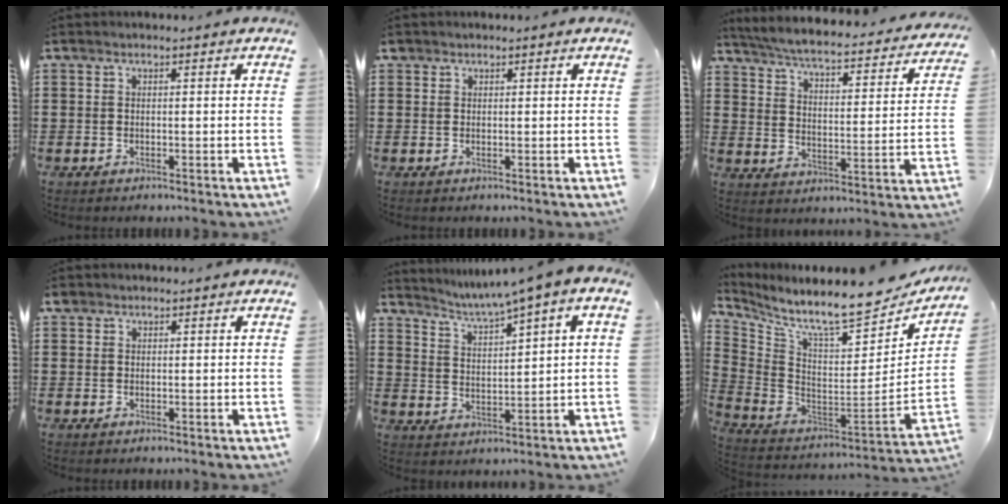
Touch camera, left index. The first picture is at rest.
{"total": 0.7, "force": [0.5, 0.5, 0.2], "torque": [-0.006, 0.004, 0.010]}
{"total": 4.7, "force": [4.4, -0.3, 1.8], "torque": [-0.059, -0.036, 0.067]}
{"total": 1.0, "force": [0.7, 0.6, 0.3], "torque": [-0.008, 0.005, 0.014]}
{"total": 3.1, "force": [2.2, -0.5, 2.1], "torque": [-0.053, -0.020, 0.027]}
{"total": 9.8, "force": [8.3, 0.9, 5.0], "torque": [-0.119, -0.083, 0.139]}